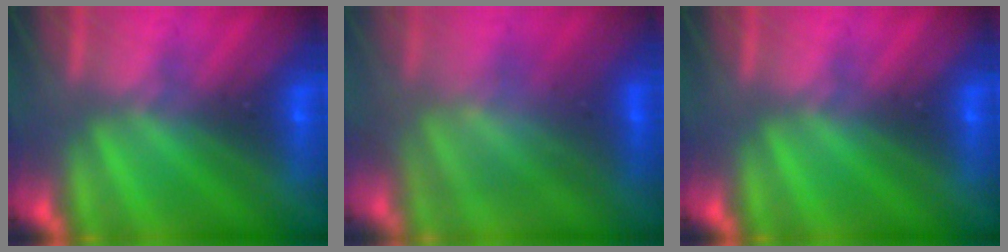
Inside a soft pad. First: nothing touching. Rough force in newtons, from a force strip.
{"total": 3.9}
{"total": 0.0}